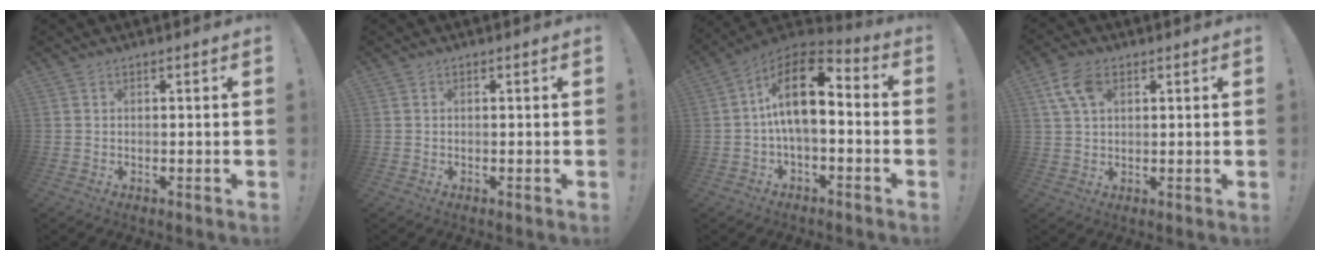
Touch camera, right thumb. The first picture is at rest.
{"total": 0.0}
{"total": 15.0, "force": [1.8, 7.6, 12.8], "torque": [-0.215, -0.001, 0.033]}
{"total": 8.1, "force": [3.4, 4.8, 5.5], "torque": [-0.109, 0.002, 0.069]}